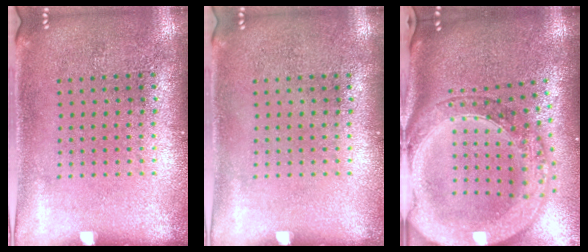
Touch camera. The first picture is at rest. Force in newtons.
{"total": 0.0}
{"total": 4.0, "press": 3.1, "slide": 2.5}